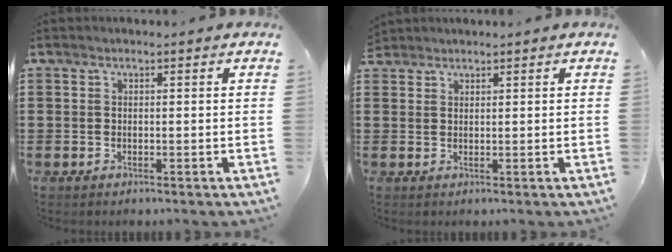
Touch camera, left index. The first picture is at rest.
{"total": 1.2, "force": [1.2, 0.3, 0.0], "torque": [-0.002, 0.000, 0.024]}